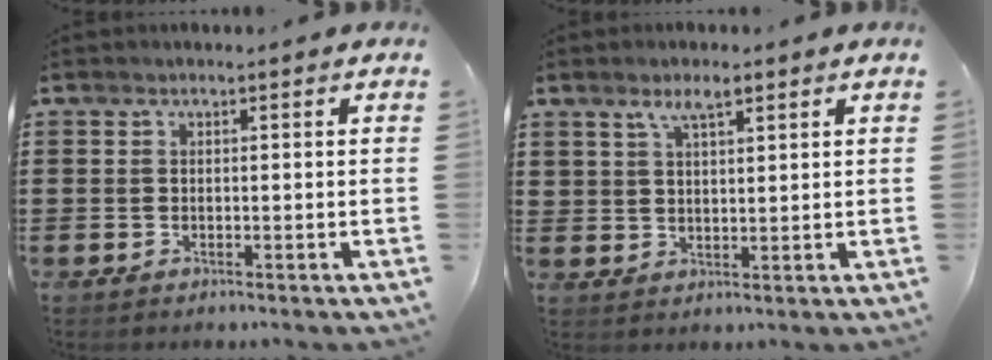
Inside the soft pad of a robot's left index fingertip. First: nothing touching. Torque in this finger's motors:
{"motor_torque": [-0.54, -0.27, -0.23, -0.09]}